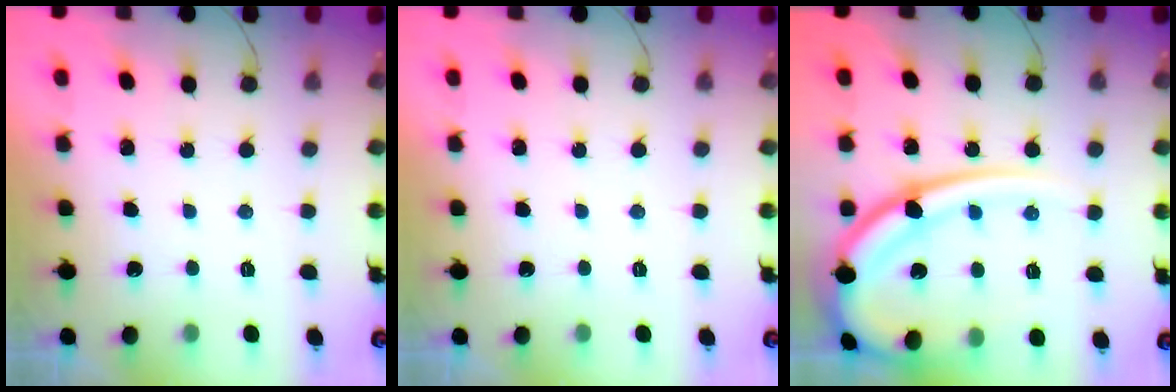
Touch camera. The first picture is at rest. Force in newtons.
{"total": 0.0}
{"total": 18.9, "press": 18.8, "slide": 2.3}